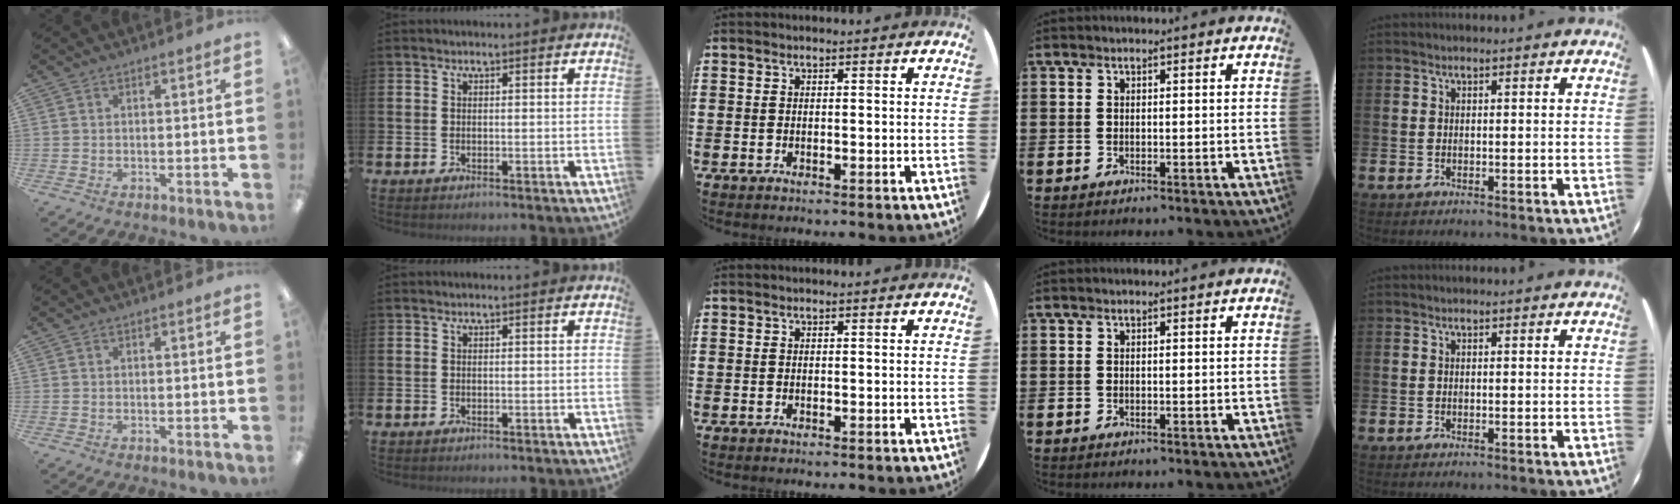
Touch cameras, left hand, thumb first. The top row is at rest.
{}